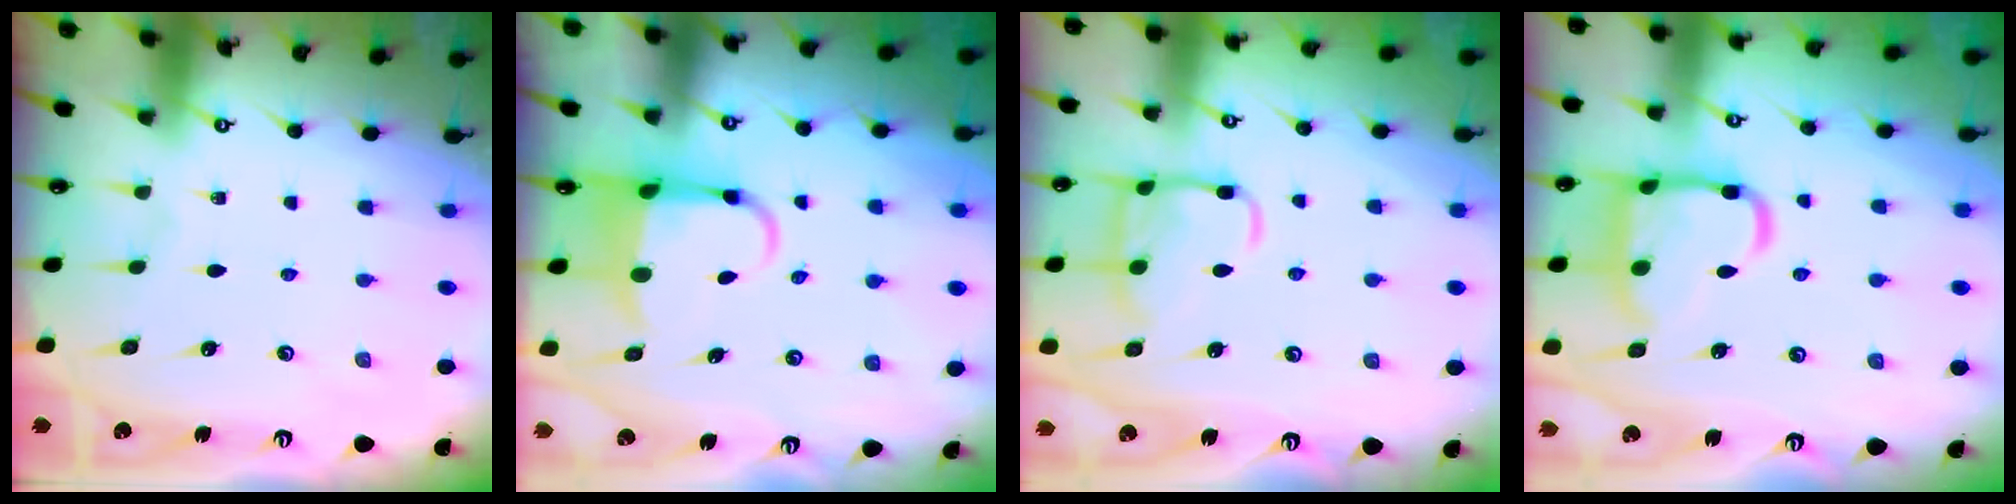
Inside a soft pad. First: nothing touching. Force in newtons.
{"total": 5.7, "press": 5.5, "slide": 1.5}
{"total": 12.9, "press": 12.9, "slide": 1.0}
{"total": 16.5, "press": 16.5, "slide": 1.3}